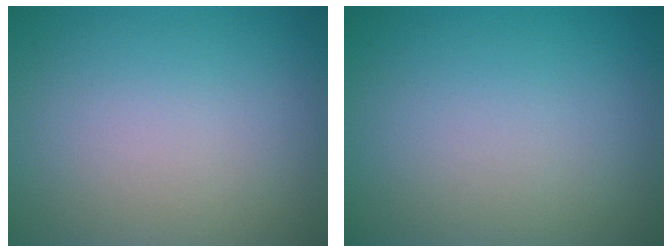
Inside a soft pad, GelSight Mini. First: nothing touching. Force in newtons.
{"total": 0.0}